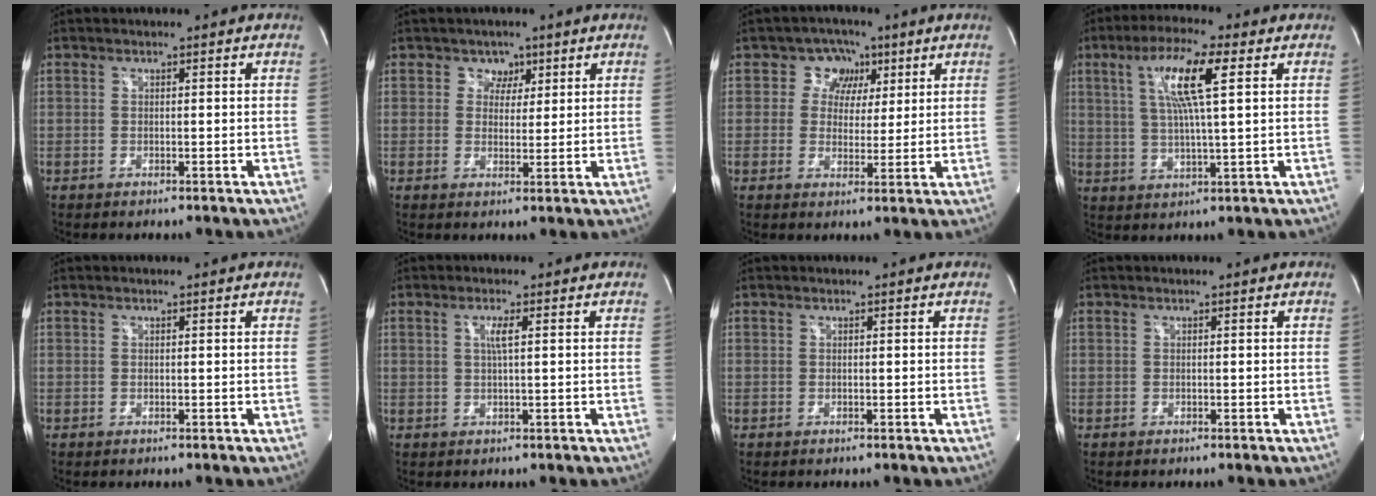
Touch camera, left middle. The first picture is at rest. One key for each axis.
{"total": 2.9, "fx": 1.6, "fy": 2.4, "fz": 0.4, "tx": 0.005, "ty": 0.000, "tz": 0.022}
{"total": 5.2, "fx": 2.1, "fy": 4.7, "fz": 1.1, "tx": -0.002, "ty": 0.013, "tz": 0.031}
{"total": 10.2, "fx": 3.4, "fy": 0.5, "fz": 9.6, "tx": -0.181, "ty": 0.011, "tz": 0.061}
{"total": 0.0}
{"total": 2.0, "fx": 0.6, "fy": -0.1, "fz": 2.0, "tx": -0.040, "ty": 0.001, "tz": 0.010}
{"total": 0.0}
{"total": 0.0}